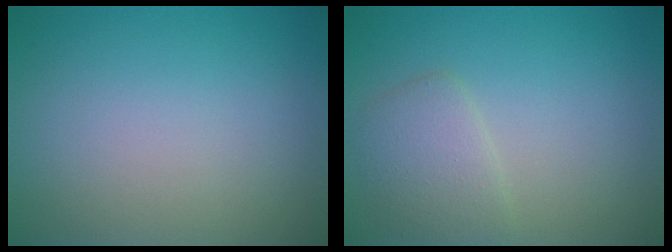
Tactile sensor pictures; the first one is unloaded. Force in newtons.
{"total": 2.6, "press": 2.6, "slide": 0.3}